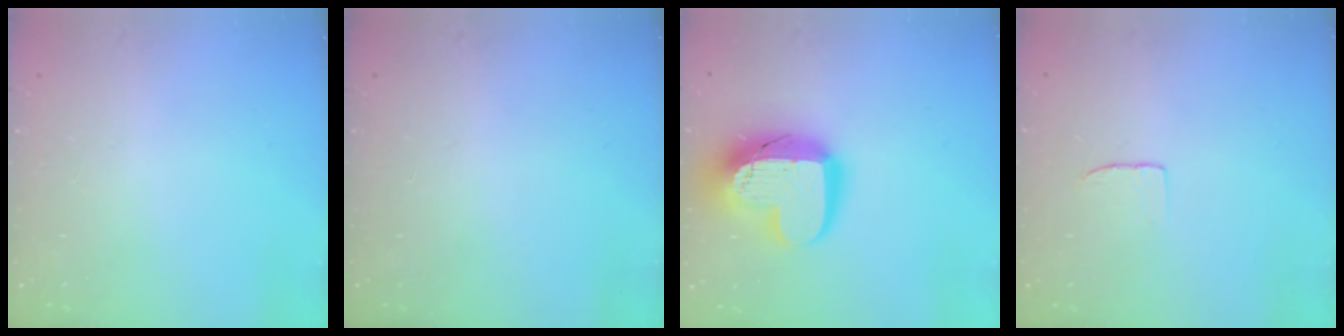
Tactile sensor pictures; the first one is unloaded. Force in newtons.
{"total": 0.0}
{"total": 18.3, "press": 18.3, "slide": 1.2}
{"total": 3.9, "press": 3.9, "slide": 0.3}